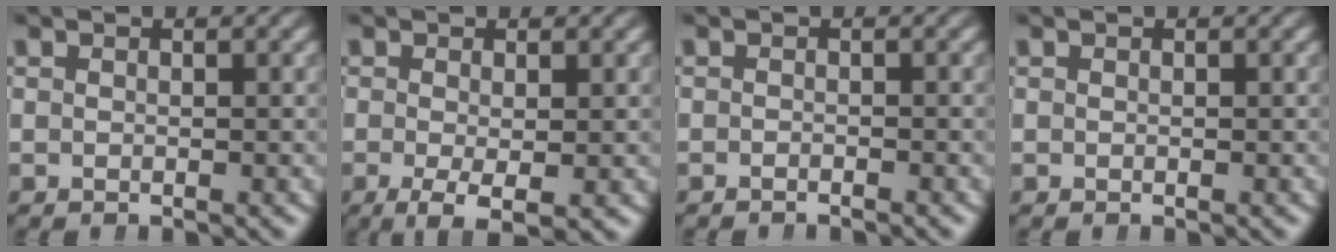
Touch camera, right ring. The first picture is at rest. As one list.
[{"total": 3.9, "force": [-2.1, 1.5, 3.0], "torque": [-0.059, -0.029, -0.021]}, {"total": 0.9, "force": [-0.9, -0.2, 0.0], "torque": [-0.003, -0.004, -0.014]}, {"total": 0.0}]